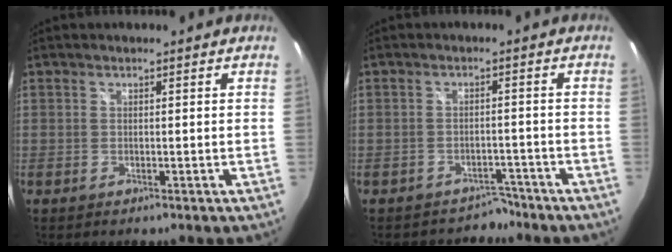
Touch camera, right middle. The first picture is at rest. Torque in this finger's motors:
{"motor_torque": [-0.24, 0.04, -0.05, -0.02]}